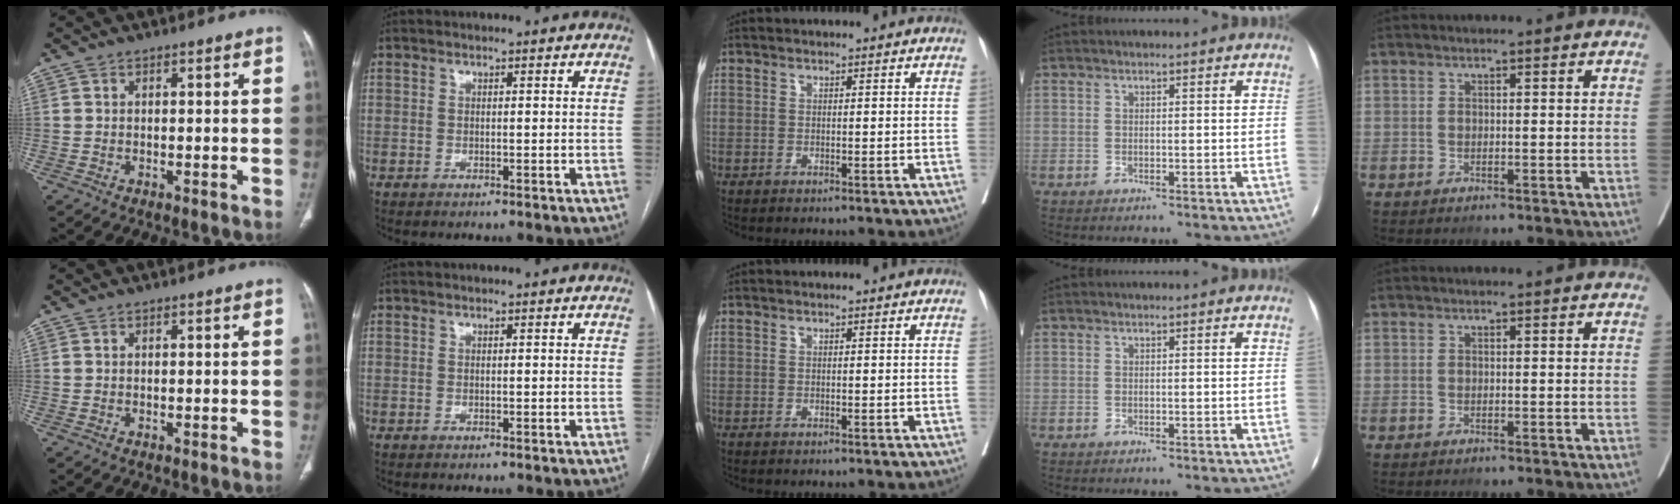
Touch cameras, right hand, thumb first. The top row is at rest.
{}